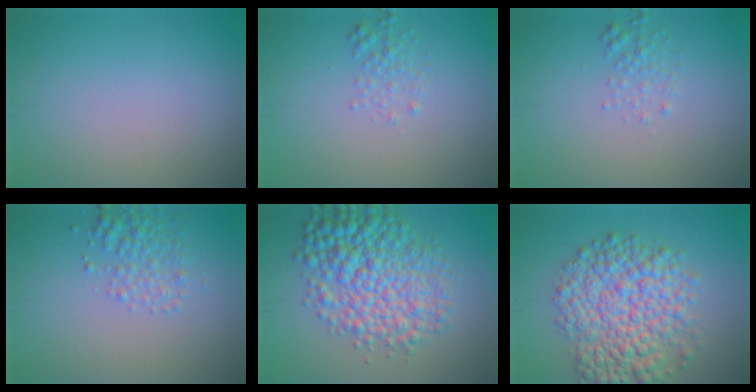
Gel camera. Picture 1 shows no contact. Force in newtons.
{"total": 1.4, "press": 1.4, "slide": 0.1}
{"total": 1.4, "press": 1.4, "slide": 0.1}
{"total": 2.5, "press": 2.5, "slide": 0.1}
{"total": 8.5, "press": 8.5, "slide": 0.1}
{"total": 8.4, "press": 8.4, "slide": 0.2}